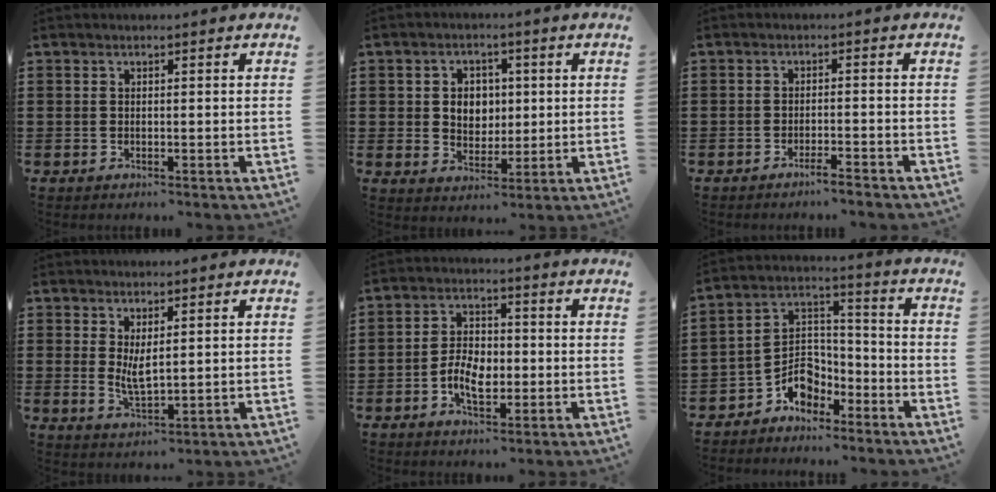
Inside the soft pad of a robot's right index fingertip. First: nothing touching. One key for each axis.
{"total": 4.6, "fx": 0.6, "fy": 4.1, "fz": 2.1, "tx": -0.048, "ty": 0.010, "tz": 0.005}
{"total": 2.3, "fx": -2.1, "fy": -0.2, "fz": 1.0, "tx": -0.016, "ty": 0.001, "tz": -0.039}
{"total": 3.6, "fx": 0.8, "fy": 1.4, "fz": 3.2, "tx": -0.063, "ty": 0.001, "tz": 0.015}
{"total": 6.0, "fx": -1.7, "fy": 3.5, "fz": 4.5, "tx": -0.102, "ty": 0.004, "tz": -0.035}
{"total": 6.6, "fx": -4.5, "fy": 4.3, "fz": 2.3, "tx": -0.051, "ty": 0.014, "tz": -0.091}